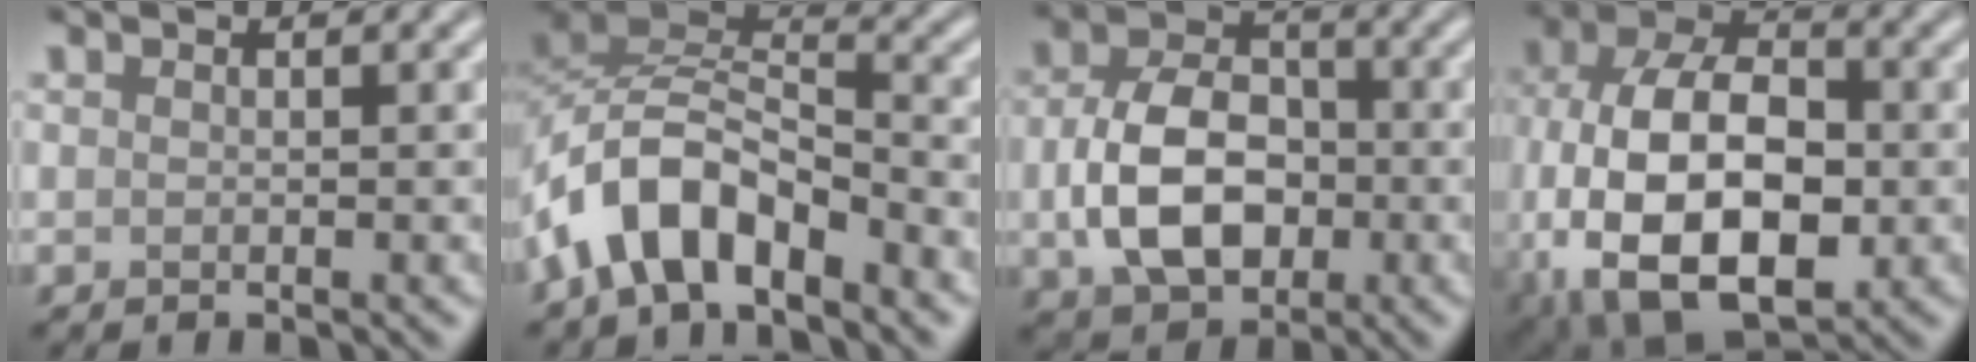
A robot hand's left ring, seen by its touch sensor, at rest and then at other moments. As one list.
[{"total": 7.0, "force": [-4.1, 3.4, 4.4], "torque": [-0.071, 0.005, -0.088]}, {"total": 7.9, "force": [-1.2, 5.4, 5.6], "torque": [-0.116, -0.001, -0.025]}, {"total": 14.6, "force": [-2.9, 9.0, 11.2], "torque": [-0.217, -0.011, -0.054]}]